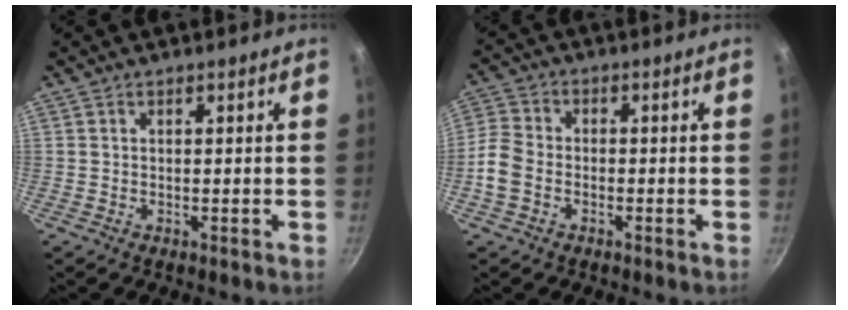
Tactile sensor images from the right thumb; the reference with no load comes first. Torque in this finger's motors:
{"motor_torque": [-0.10, 0.30, -0.29, 0.19, 0.02]}